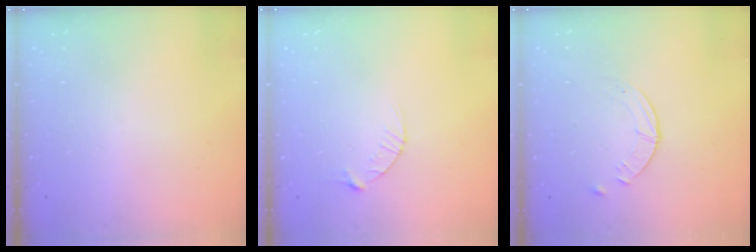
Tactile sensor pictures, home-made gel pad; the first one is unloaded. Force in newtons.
{"total": 2.9, "press": 2.9, "slide": 0.4}
{"total": 3.0, "press": 3.0, "slide": 0.4}